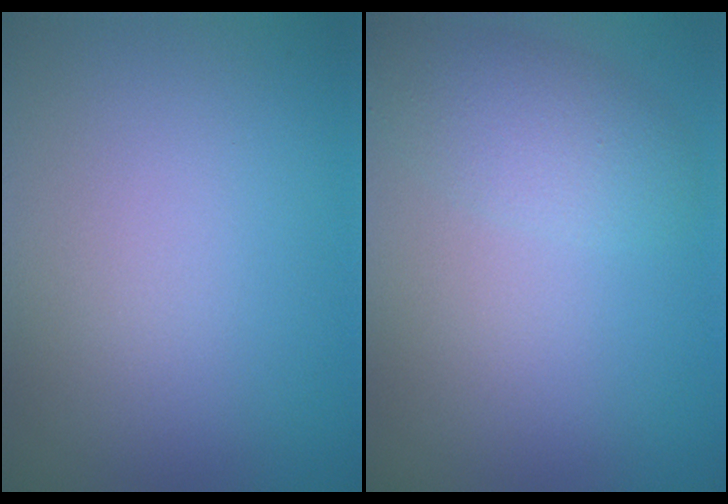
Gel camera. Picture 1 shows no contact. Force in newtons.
{"total": 3.0, "press": 3.0, "slide": 0.1}